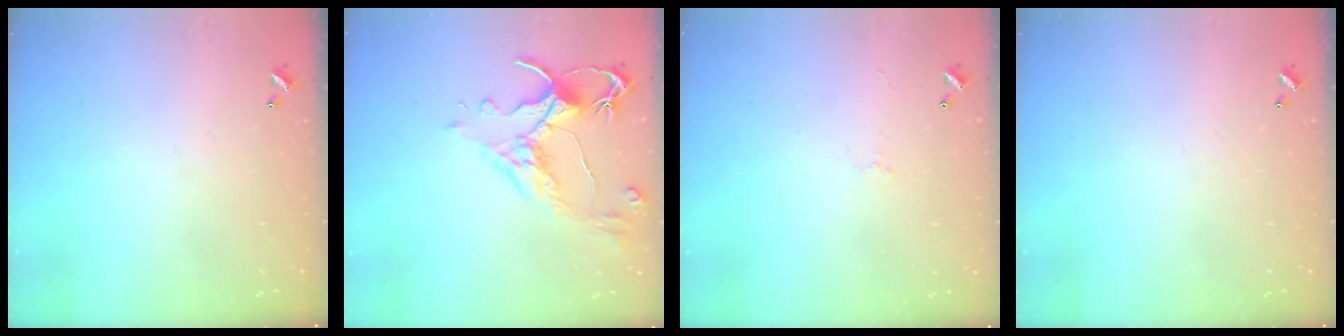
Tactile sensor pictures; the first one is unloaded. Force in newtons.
{"total": 3.1, "press": 2.7, "slide": 1.4}
{"total": 0.5, "press": 0.1, "slide": 0.5}
{"total": 0.0}